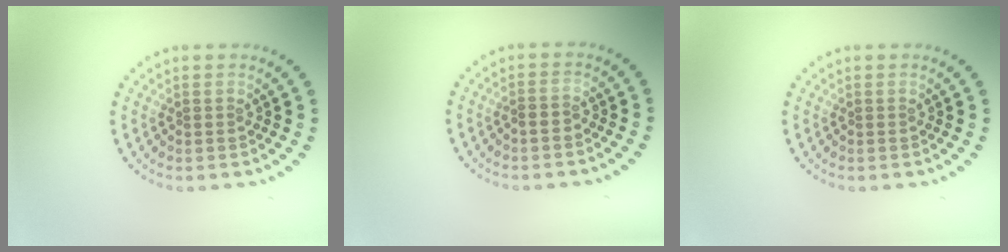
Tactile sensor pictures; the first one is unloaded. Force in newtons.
{"total": 0.6, "press": 0.4, "slide": 0.4}
{"total": 0.0}